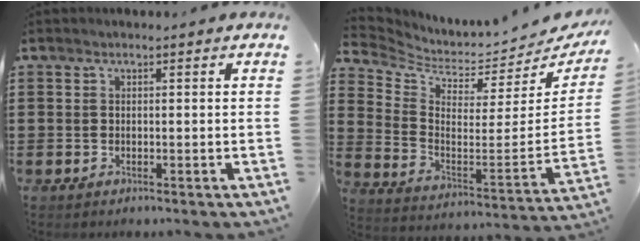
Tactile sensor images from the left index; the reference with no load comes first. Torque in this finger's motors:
{"motor_torque": [1.08, -1.07, -0.20, -0.07]}